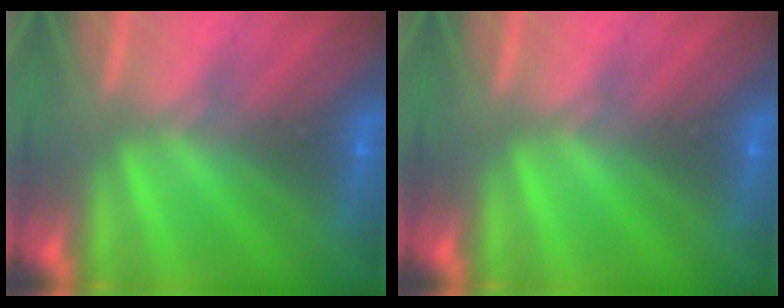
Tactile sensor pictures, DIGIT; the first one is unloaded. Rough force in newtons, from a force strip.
{"total": 0.0}